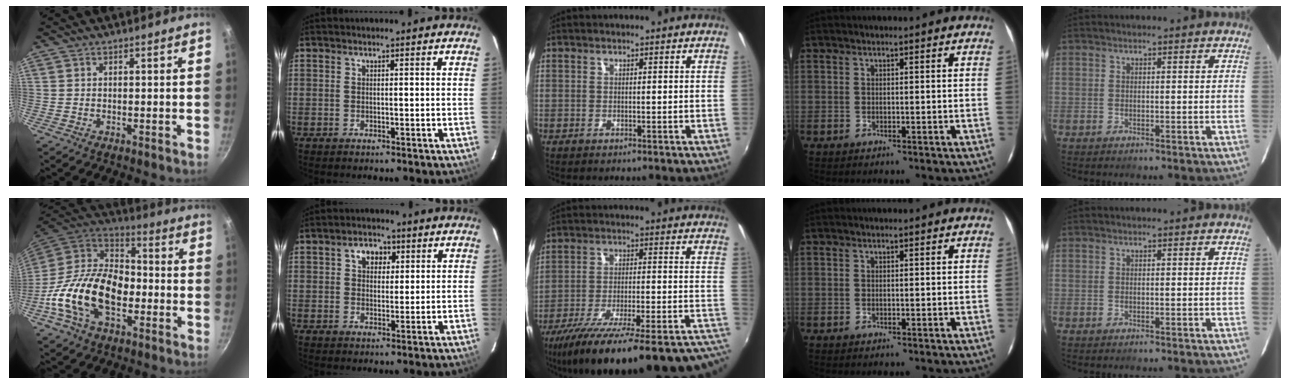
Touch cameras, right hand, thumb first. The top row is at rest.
{"thumb": {"total": 23.2, "force": [-6.1, 14.4, 17.1], "torque": [-0.296, 0.041, -0.129]}, "index": {"total": 4.7, "force": [1.7, 3.6, 2.5], "torque": [-0.035, 0.015, 0.029]}, "middle": {"total": 32.0, "force": [-26.2, 3.8, 18.0], "torque": [-0.249, -0.074, -0.369]}}